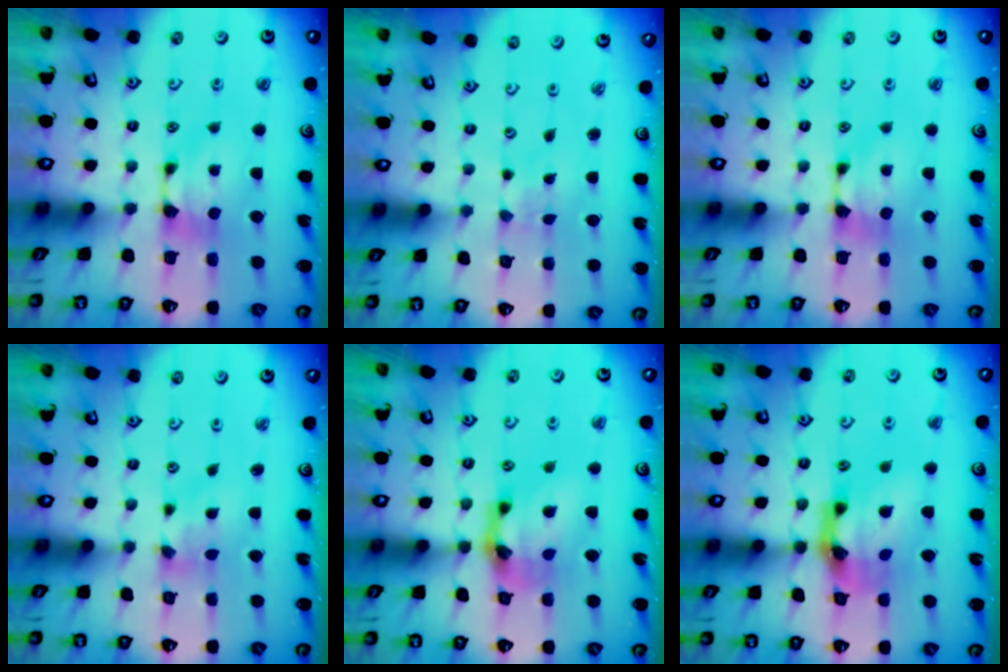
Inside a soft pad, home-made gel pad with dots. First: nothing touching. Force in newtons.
{"total": 5.9, "press": 5.9, "slide": 0.3}
{"total": 0.0}
{"total": 1.2, "press": 0.0, "slide": 1.2}
{"total": 6.6, "press": 6.2, "slide": 2.3}
{"total": 9.2, "press": 8.8, "slide": 2.6}